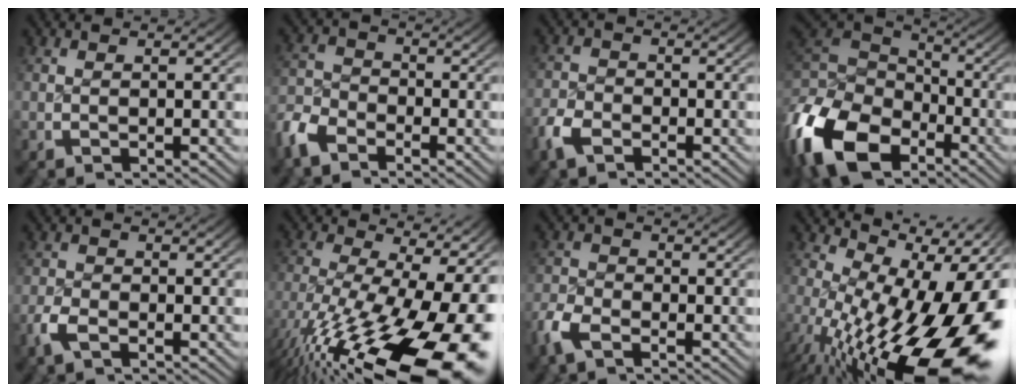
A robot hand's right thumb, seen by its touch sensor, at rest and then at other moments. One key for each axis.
{"total": 3.4, "fx": -2.7, "fy": 2.0, "fz": 0.6, "tx": -0.015, "ty": 0.000, "tz": -0.060}
{"total": 2.5, "fx": -2.0, "fy": 1.5, "fz": 0.3, "tx": -0.013, "ty": -0.002, "tz": -0.043}
{"total": 10.8, "fx": -2.9, "fy": 7.9, "fz": 6.7, "tx": -0.154, "ty": -0.018, "tz": -0.036}
{"total": 2.1, "fx": -1.6, "fy": 1.1, "fz": 0.7, "tx": -0.029, "ty": -0.003, "tz": -0.033}
{"total": 16.2, "fx": -3.9, "fy": 9.0, "fz": 12.9, "tx": -0.212, "ty": -0.059, "tz": -0.021}
{"total": 2.7, "fx": -2.2, "fy": 1.4, "fz": 0.8, "tx": -0.025, "ty": 0.000, "tz": -0.048}
{"total": 17.1, "fx": -2.8, "fy": 9.5, "fz": 13.9, "tx": -0.224, "ty": -0.052, "tz": -0.013}